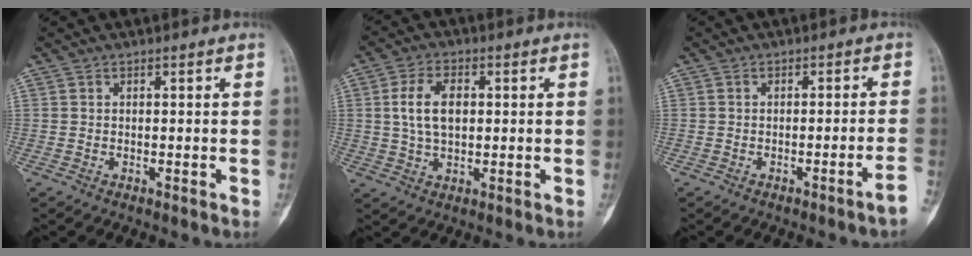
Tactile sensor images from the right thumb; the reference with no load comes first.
{"total": 7.7, "force": [1.2, 4.6, 6.1], "torque": [-0.108, 0.006, 0.023]}
{"total": 3.3, "force": [-2.0, -0.5, 2.6], "torque": [-0.044, 0.013, -0.029]}